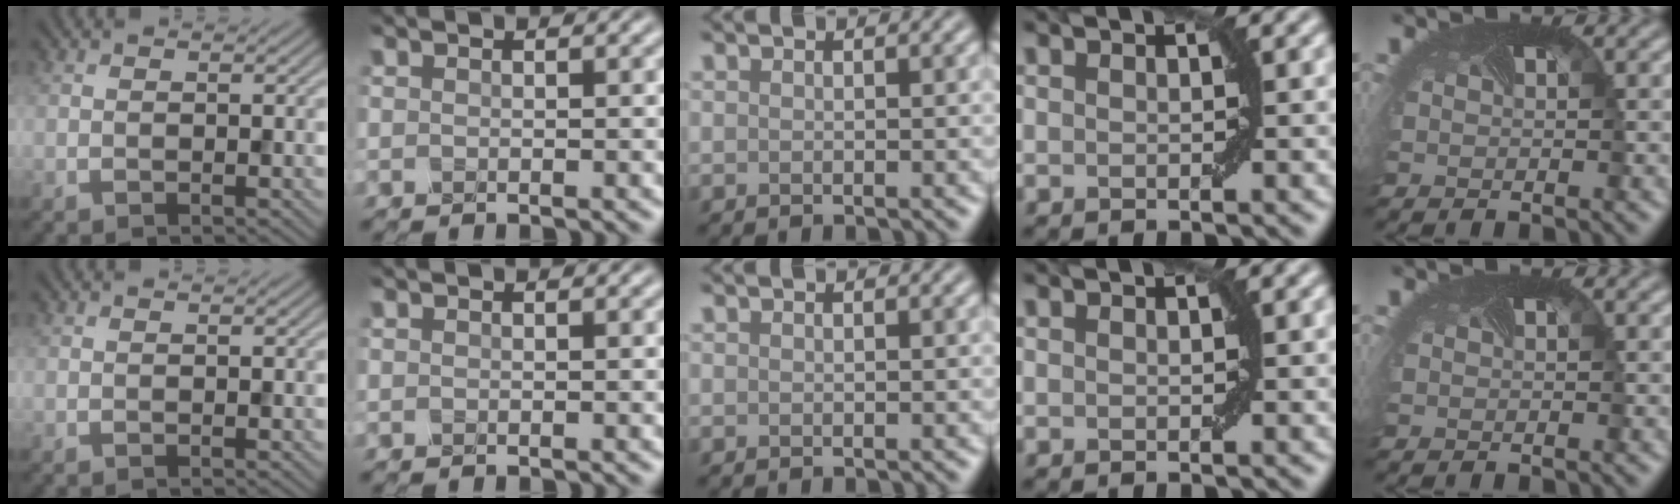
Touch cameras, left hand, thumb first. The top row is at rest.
{}